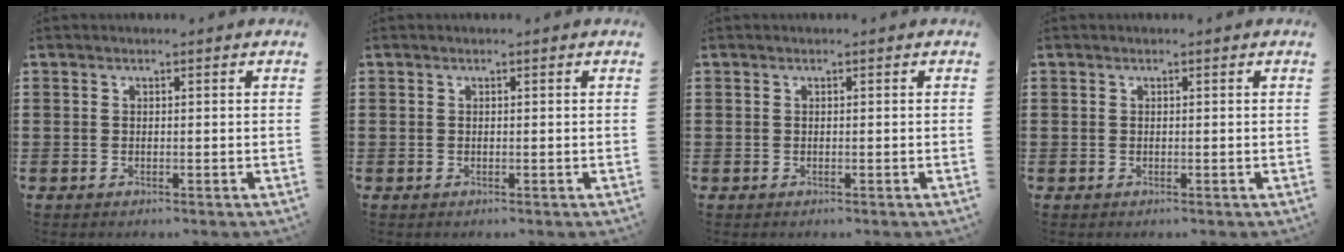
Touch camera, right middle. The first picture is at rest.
{"total": 0.0}
{"total": 0.0}
{"total": 0.0}